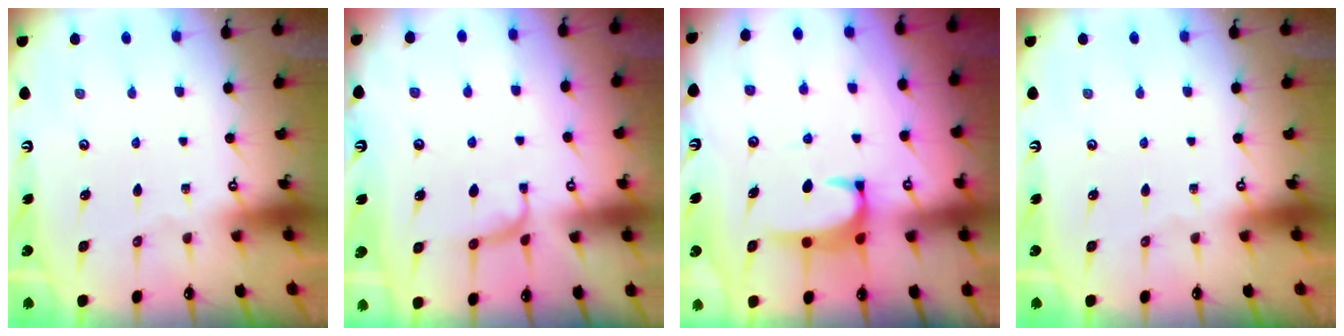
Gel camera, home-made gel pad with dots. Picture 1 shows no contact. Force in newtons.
{"total": 2.6, "press": 2.4, "slide": 0.9}
{"total": 2.9, "press": 2.8, "slide": 0.7}
{"total": 0.0}